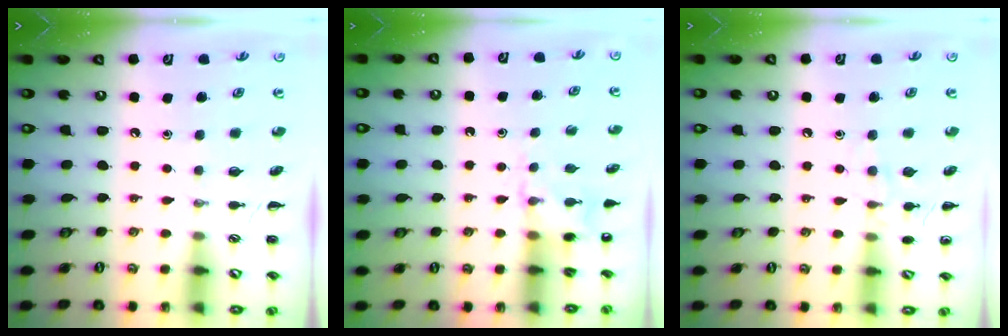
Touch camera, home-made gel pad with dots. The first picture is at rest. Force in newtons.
{"total": 5.5, "press": 5.3, "slide": 1.3}
{"total": 7.7, "press": 7.5, "slide": 1.9}